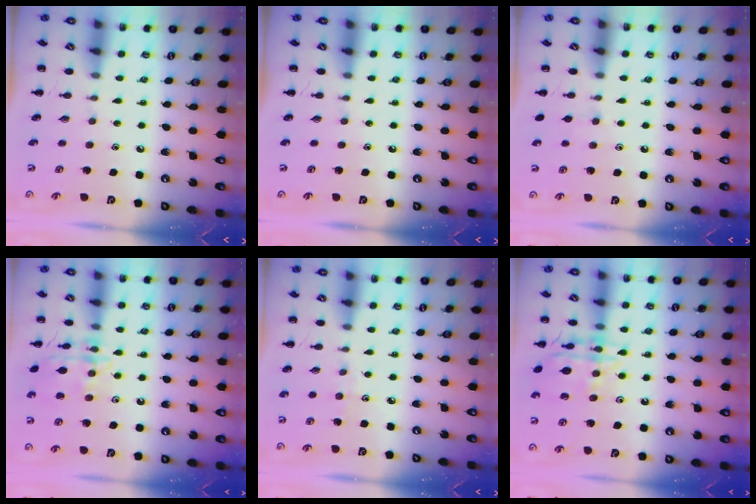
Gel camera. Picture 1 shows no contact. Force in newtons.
{"total": 0.0}
{"total": 2.8, "press": 2.5, "slide": 1.3}
{"total": 14.4, "press": 14.4, "slide": 1.0}
{"total": 2.9, "press": 2.7, "slide": 1.2}
{"total": 14.8, "press": 14.7, "slide": 0.9}